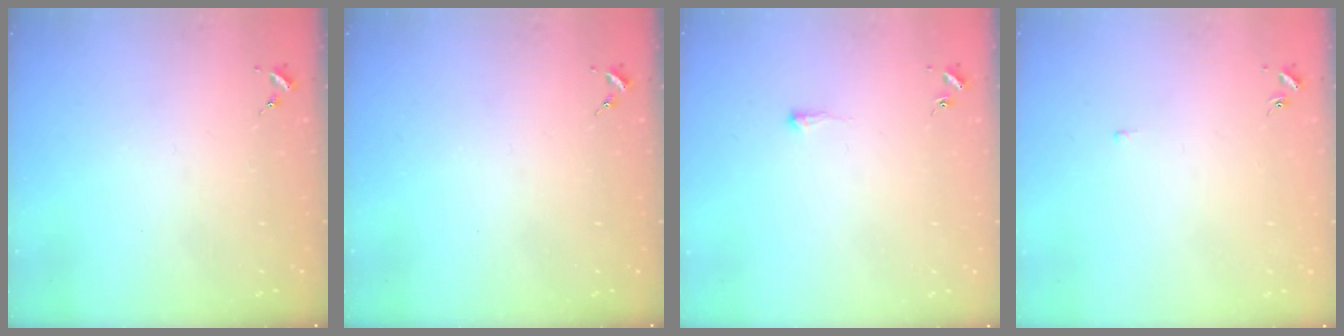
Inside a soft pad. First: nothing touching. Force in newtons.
{"total": 0.0}
{"total": 2.9, "press": 2.8, "slide": 0.5}
{"total": 1.8, "press": 1.8, "slide": 0.5}